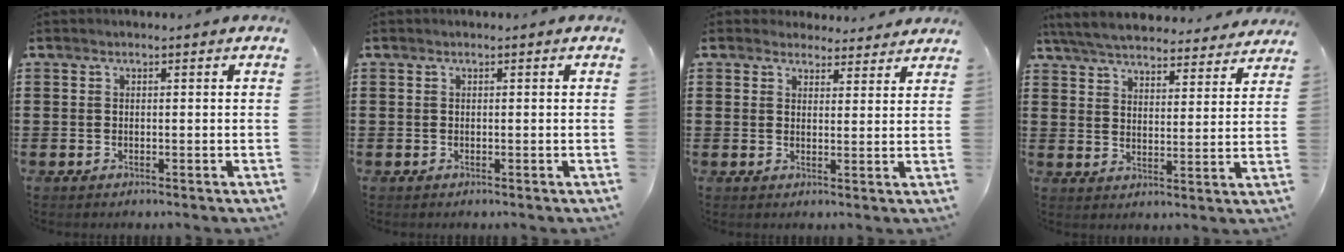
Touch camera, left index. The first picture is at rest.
{"total": 0.0}
{"total": 2.4, "force": [2.2, 0.9, 0.2], "torque": [-0.003, -0.002, 0.041]}
{"total": 6.1, "force": [5.9, 0.4, 1.4], "torque": [-0.055, -0.035, 0.104]}